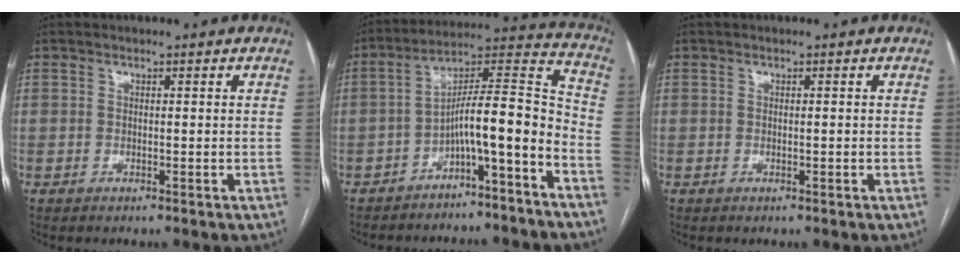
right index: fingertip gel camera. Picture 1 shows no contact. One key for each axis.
{"total": 11.8, "fx": -5.9, "fy": 0.9, "fz": 10.3, "tx": -0.157, "ty": 0.043, "tz": -0.094}
{"total": 0.6, "fx": 0.0, "fy": 0.1, "fz": 0.6, "tx": -0.012, "ty": -0.002, "tz": 0.003}